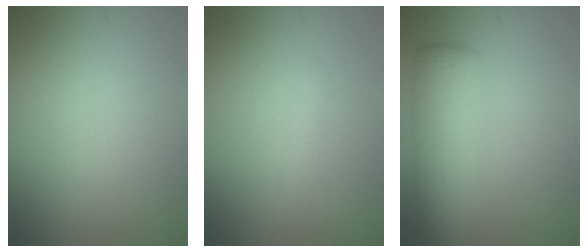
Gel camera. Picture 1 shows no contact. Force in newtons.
{"total": 0.7, "press": 0.7, "slide": 0.0}
{"total": 6.3, "press": 6.3, "slide": 0.2}